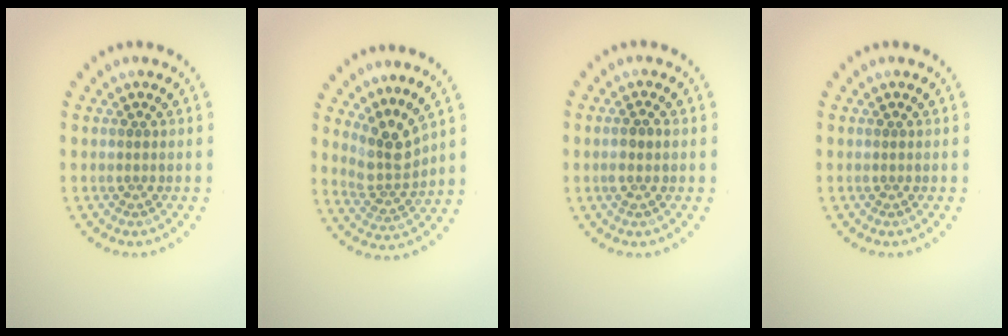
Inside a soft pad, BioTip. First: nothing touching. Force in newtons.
{"total": 3.1, "press": 2.2, "slide": 2.2}
{"total": 1.0, "press": 0.9, "slide": 0.4}
{"total": 0.0}